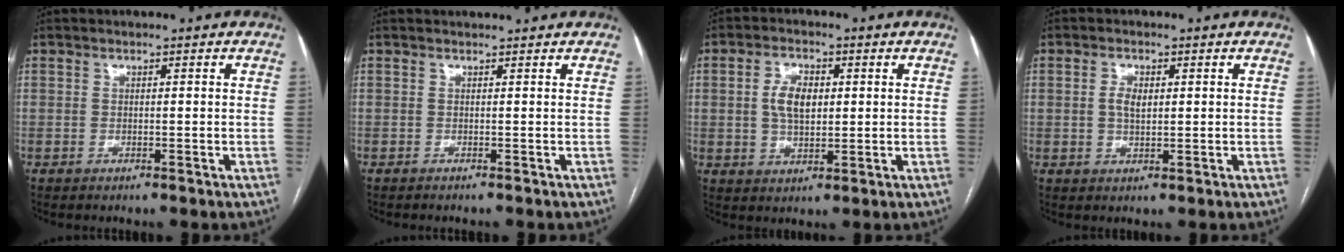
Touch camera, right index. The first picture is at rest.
{"total": 1.9, "force": [1.4, 0.5, 1.1], "torque": [-0.034, 0.026, 0.011]}
{"total": 5.7, "force": [0.9, 3.1, 4.6], "torque": [-0.093, 0.009, 0.019]}
{"total": 2.8, "force": [0.5, 1.4, 2.3], "torque": [-0.048, 0.003, 0.010]}